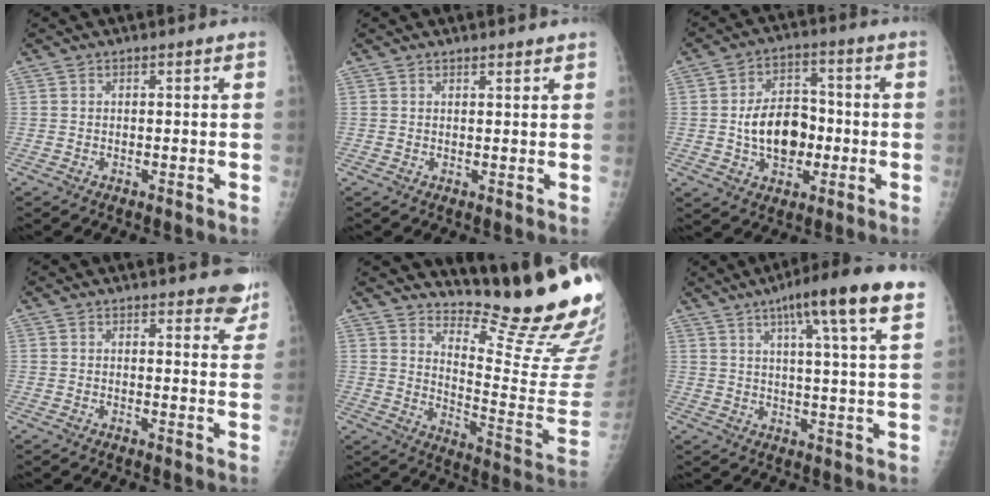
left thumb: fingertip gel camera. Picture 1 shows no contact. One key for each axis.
{"total": 1.7, "fx": 1.5, "fy": 0.4, "fz": 0.6, "tx": -0.001, "ty": -0.005, "tz": 0.022}
{"total": 11.5, "fx": -1.3, "fy": 8.2, "fz": 7.9, "tx": -0.097, "ty": 0.021, "tz": -0.023}
{"total": 5.4, "fx": 4.6, "fy": 1.9, "fz": 2.2, "tx": 0.008, "ty": -0.027, "tz": 0.042}
{"total": 20.4, "fx": 16.9, "fy": 2.6, "fz": 11.1, "tx": -0.131, "ty": -0.175, "tz": 0.231}
{"total": 14.9, "fx": 8.5, "fy": 1.1, "fz": 12.2, "tx": -0.179, "ty": -0.021, "tz": 0.114}